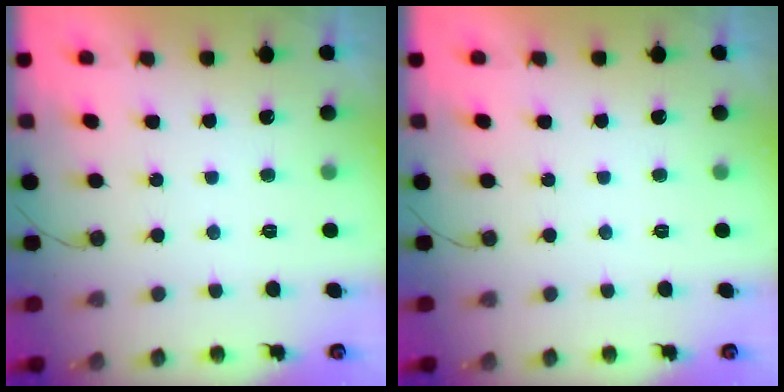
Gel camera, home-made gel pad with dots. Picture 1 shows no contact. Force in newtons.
{"total": 0.0}